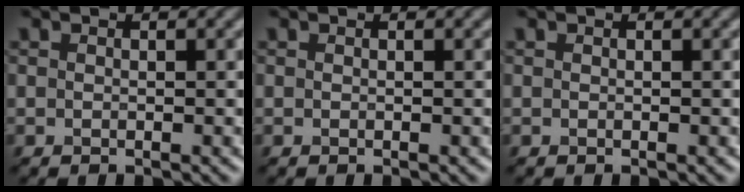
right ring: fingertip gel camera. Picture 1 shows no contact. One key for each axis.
{"total": 0.0}
{"total": 0.0}